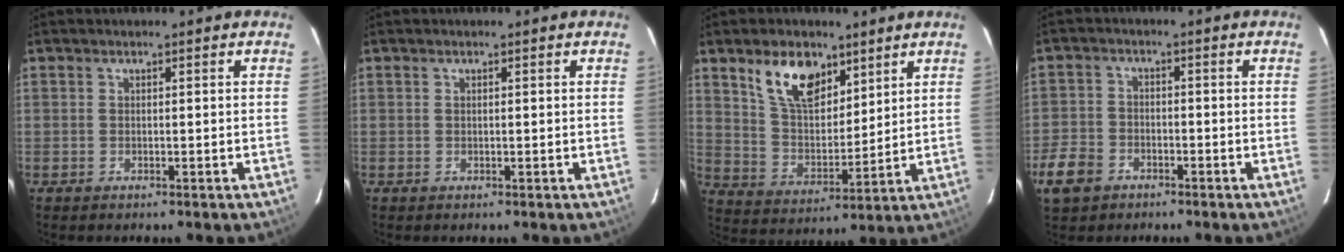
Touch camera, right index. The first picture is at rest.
{"total": 0.0}
{"total": 12.2, "force": [7.4, 6.5, 7.2], "torque": [-0.127, 0.011, 0.144]}
{"total": 7.4, "force": [-4.1, 5.5, 2.9], "torque": [-0.078, 0.013, -0.077]}